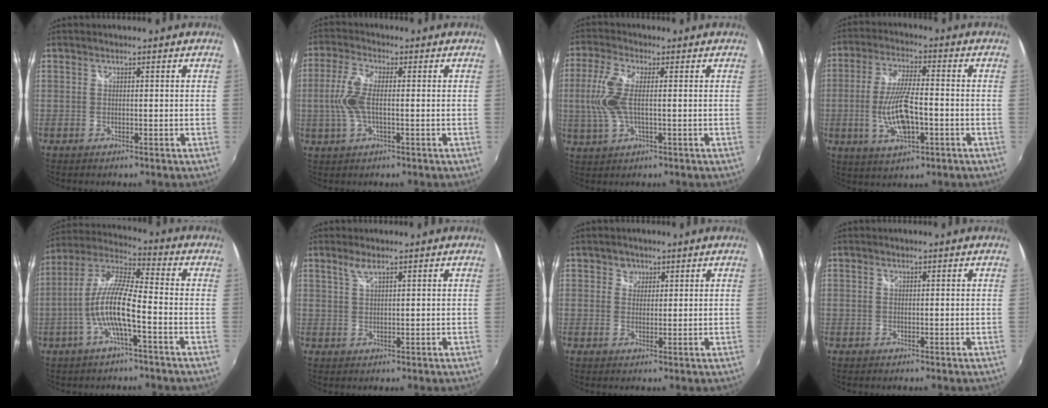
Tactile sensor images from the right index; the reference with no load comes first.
{"total": 7.5, "force": [-0.5, 2.6, 7.0], "torque": [-0.151, 0.003, -0.010]}
{"total": 8.5, "force": [0.1, 3.1, 7.9], "torque": [-0.178, 0.002, 0.003]}
{"total": 11.1, "force": [-2.7, 3.5, 10.2], "torque": [-0.202, -0.007, -0.048]}
{"total": 11.4, "force": [-3.6, 1.7, 10.7], "torque": [-0.217, 0.004, -0.070]}
{"total": 1.8, "force": [1.3, 0.2, 1.2], "torque": [-0.024, 0.001, 0.024]}
{"total": 2.0, "force": [0.9, 1.8, 0.0], "torque": [0.006, 0.008, 0.011]}
{"total": 0.0}